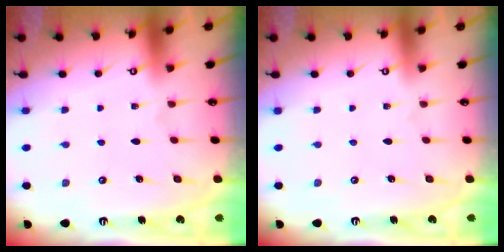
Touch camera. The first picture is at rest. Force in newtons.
{"total": 0.0}